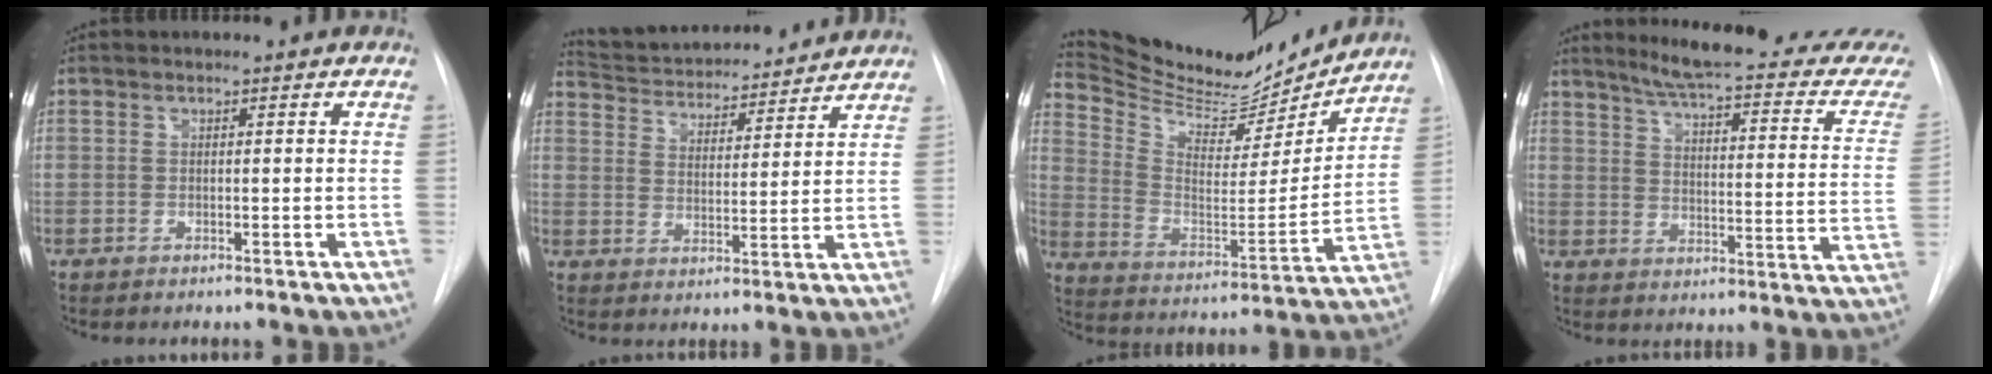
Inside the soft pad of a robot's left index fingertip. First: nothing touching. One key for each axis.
{"total": 16.7, "fx": 15.7, "fy": 3.0, "fz": 4.7, "tx": -0.077, "ty": 0.016, "tz": 0.234}
{"total": 20.3, "fx": 18.9, "fy": 4.8, "fz": 5.7, "tx": -0.103, "ty": -0.026, "tz": 0.294}
{"total": 23.2, "fx": 21.0, "fy": 1.0, "fz": 9.6, "tx": -0.128, "ty": -0.088, "tz": 0.249}